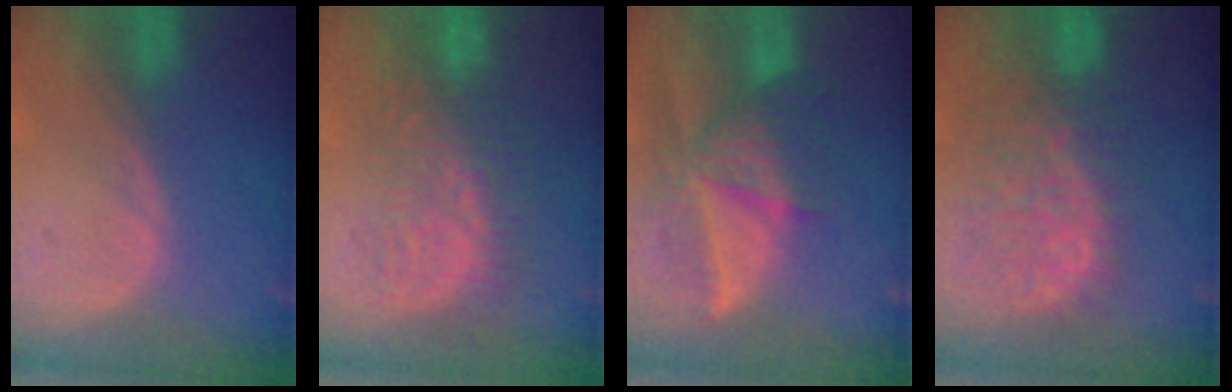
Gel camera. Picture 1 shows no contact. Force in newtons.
{"total": 8.9, "press": 8.6, "slide": 2.3}
{"total": 8.8, "press": 8.0, "slide": 3.6}
{"total": 10.4, "press": 9.4, "slide": 4.6}